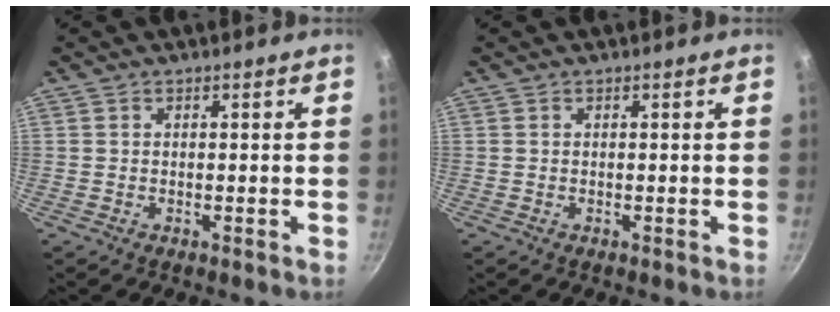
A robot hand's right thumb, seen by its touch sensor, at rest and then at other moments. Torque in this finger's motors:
{"motor_torque": [-0.18, 0.09, -0.15, 0.09, 0.00]}